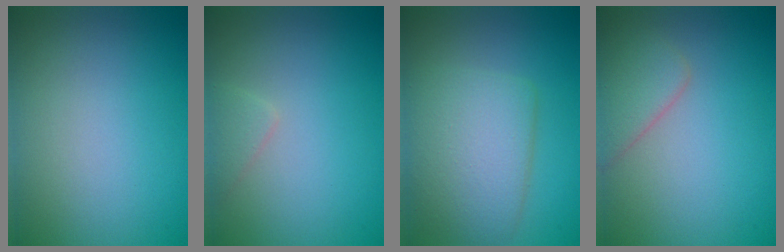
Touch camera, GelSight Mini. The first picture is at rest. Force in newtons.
{"total": 1.2, "press": 1.1, "slide": 0.1}
{"total": 6.0, "press": 6.0, "slide": 0.3}
{"total": 2.9, "press": 2.9, "slide": 0.1}